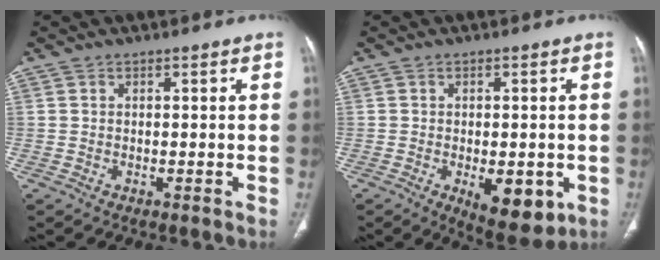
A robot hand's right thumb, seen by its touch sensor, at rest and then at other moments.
{"total": 9.3, "force": [-2.7, 4.4, 7.7], "torque": [-0.089, -0.009, -0.025]}